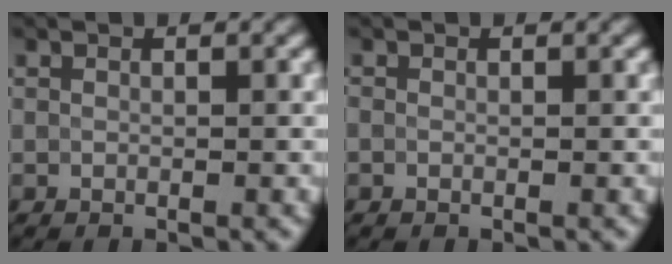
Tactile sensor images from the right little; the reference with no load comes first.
{"total": 0.0}